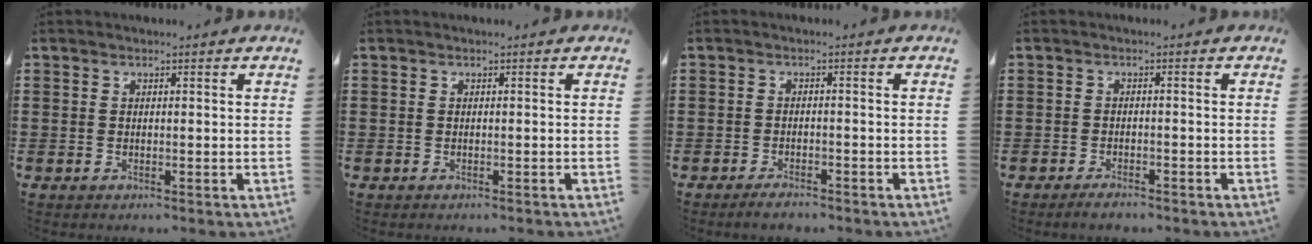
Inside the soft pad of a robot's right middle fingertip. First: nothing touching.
{"total": 0.0}
{"total": 1.8, "force": [-1.6, 0.3, 0.8], "torque": [-0.015, -0.001, -0.030]}
{"total": 1.6, "force": [-1.4, 0.2, 0.7], "torque": [-0.015, -0.002, -0.025]}